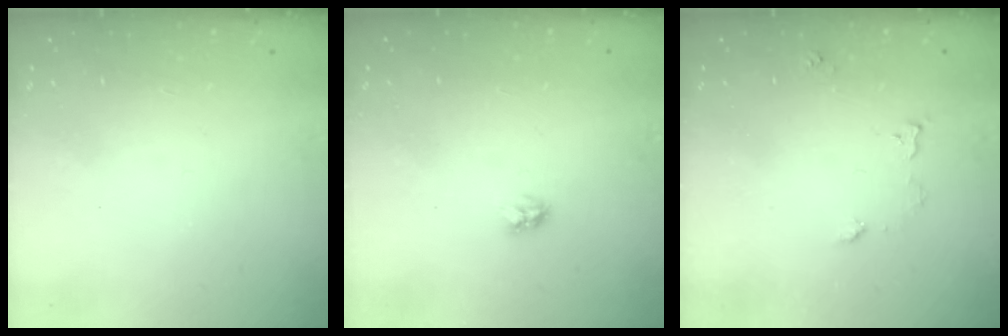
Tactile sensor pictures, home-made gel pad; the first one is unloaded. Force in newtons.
{"total": 2.8, "press": 2.8, "slide": 0.4}
{"total": 5.3, "press": 5.2, "slide": 0.6}